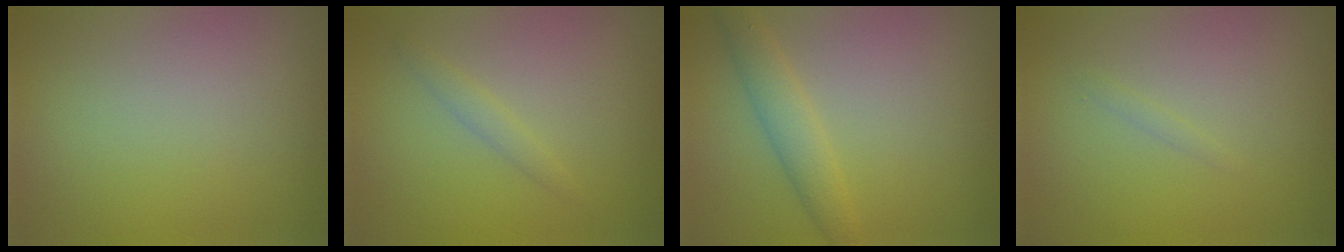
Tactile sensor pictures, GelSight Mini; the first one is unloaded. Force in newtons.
{"total": 1.1, "press": 1.1, "slide": 0.1}
{"total": 2.5, "press": 2.5, "slide": 0.0}
{"total": 0.6, "press": 0.6, "slide": 0.0}